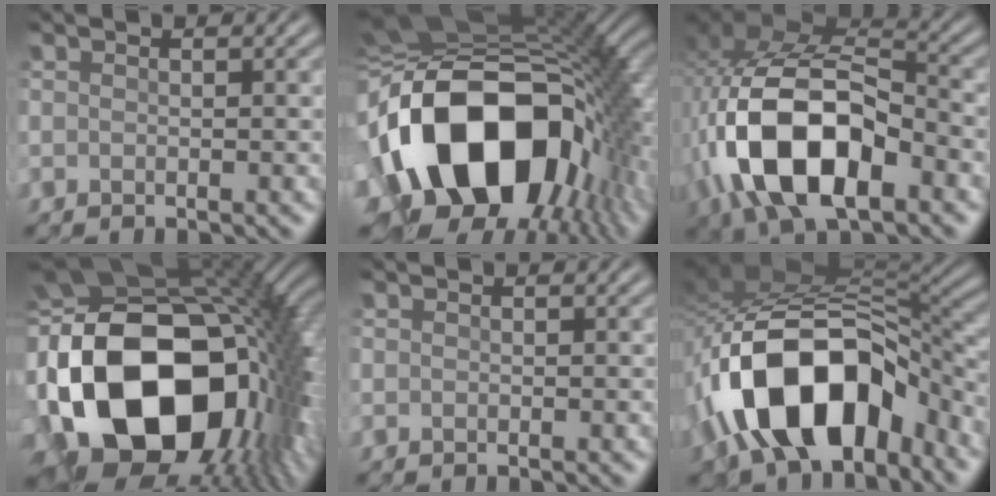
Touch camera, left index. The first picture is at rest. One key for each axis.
{"total": 19.4, "fx": -4.5, "fy": 12.5, "fz": 14.2, "tx": -0.285, "ty": -0.009, "tz": -0.071}
{"total": 13.7, "fx": -4.6, "fy": 7.1, "fz": 10.8, "tx": -0.222, "ty": -0.001, "tz": -0.089}
{"total": 20.2, "fx": -2.8, "fy": 13.4, "fz": 14.8, "tx": -0.333, "ty": -0.020, "tz": -0.025}
{"total": 0.0}
{"total": 14.0, "fx": -6.3, "fy": 7.8, "fz": 9.8, "tx": -0.166, "ty": 0.008, "tz": -0.114}